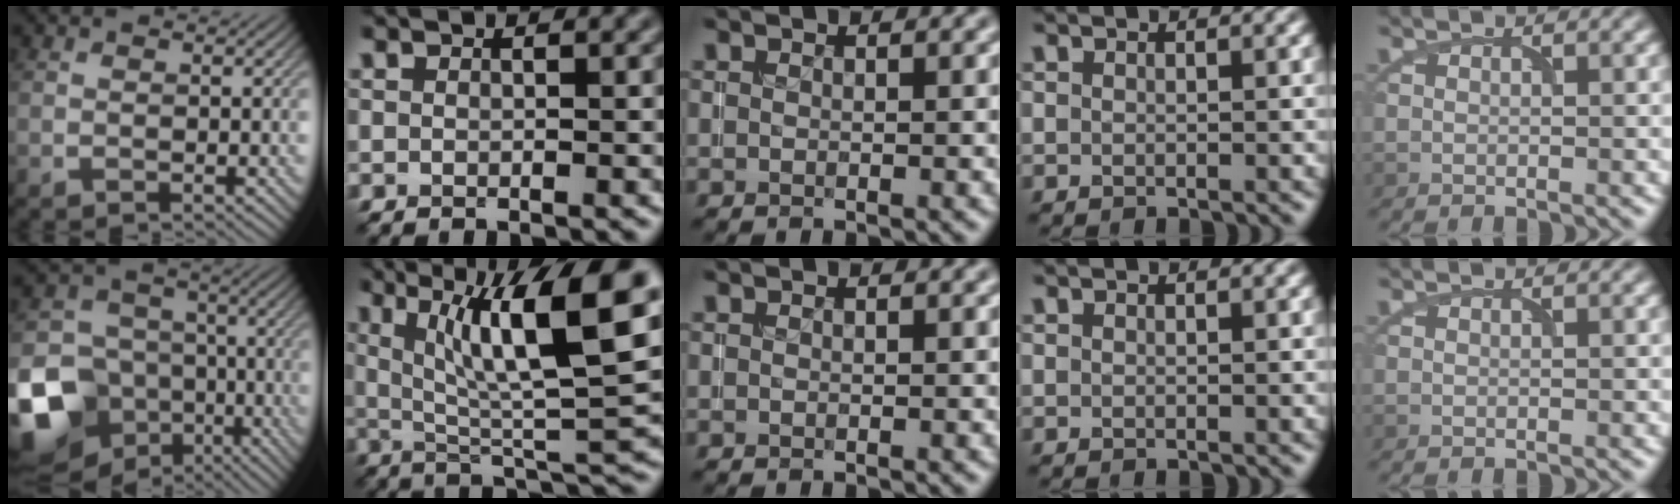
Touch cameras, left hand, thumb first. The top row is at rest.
{"thumb": {"total": 16.6, "force": [-7.5, 13.1, 7.0], "torque": [-0.218, -0.034, -0.122]}, "index": {"total": 12.0, "force": [3.9, 2.6, 11.0], "torque": [-0.168, 0.004, 0.070]}}